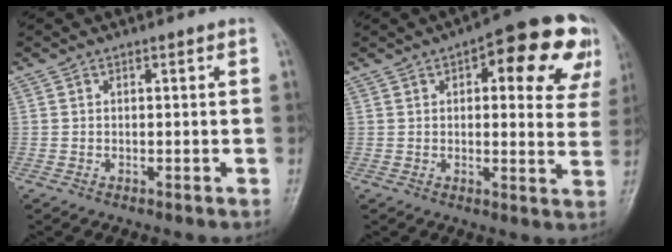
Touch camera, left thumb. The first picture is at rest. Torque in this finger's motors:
{"motor_torque": [0.54, 0.59, 0.52, -0.13, 0.13]}